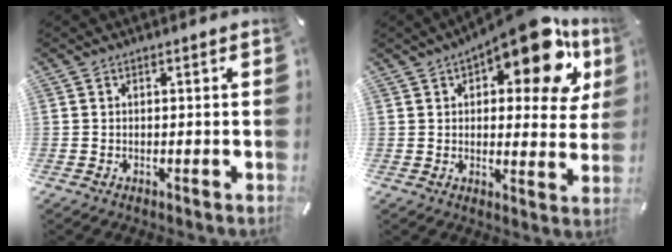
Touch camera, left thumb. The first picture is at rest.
{"total": 17.5, "force": [10.2, 7.1, 12.4], "torque": [-0.160, -0.062, 0.163]}